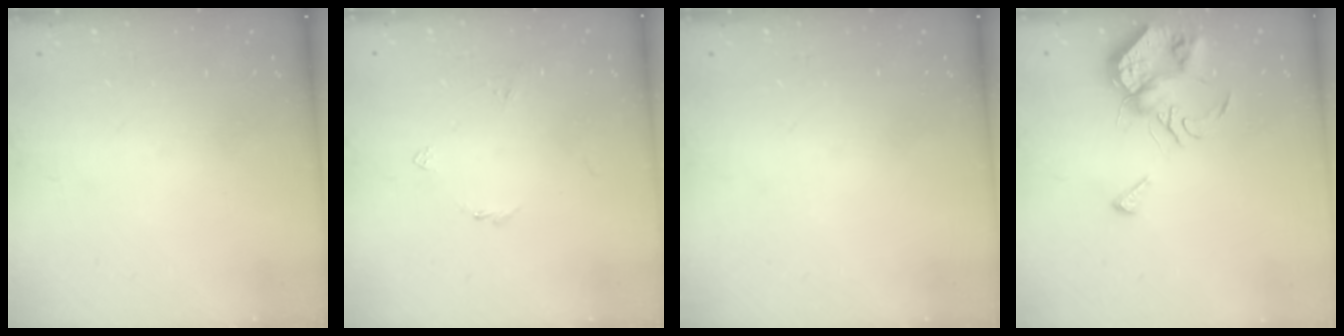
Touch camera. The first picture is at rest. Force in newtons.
{"total": 2.8, "press": 2.7, "slide": 0.6}
{"total": 0.0}
{"total": 8.1, "press": 8.1, "slide": 0.1}